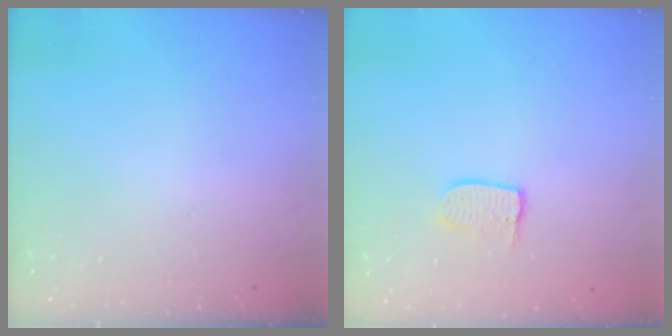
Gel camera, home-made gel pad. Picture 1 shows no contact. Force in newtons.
{"total": 5.9, "press": 5.9, "slide": 0.2}